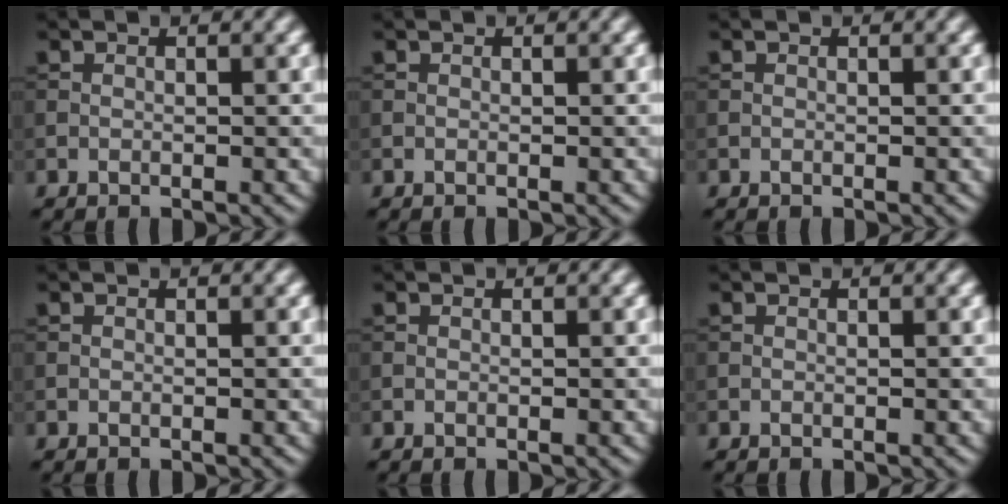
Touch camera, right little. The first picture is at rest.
{"total": 0.0}
{"total": 0.0}
{"total": 0.0}
{"total": 0.0}
{"total": 0.0}